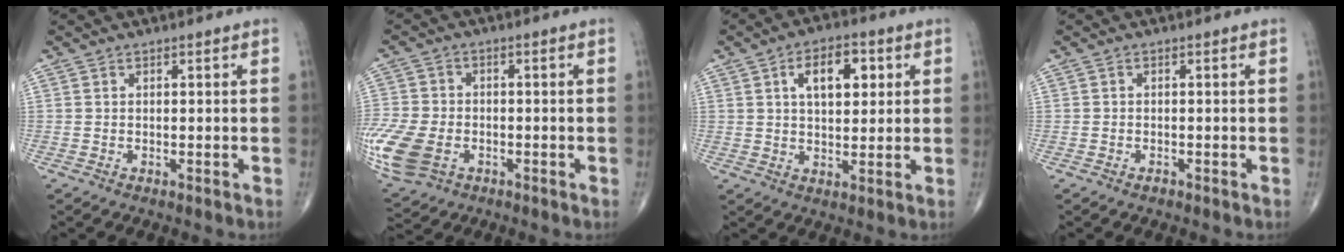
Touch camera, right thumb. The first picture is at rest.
{"total": 15.7, "force": [-5.2, 11.2, 9.7], "torque": [-0.261, -0.007, -0.090]}
{"total": 9.2, "force": [2.9, 4.9, 7.2], "torque": [-0.083, -0.001, 0.043]}
{"total": 0.8, "force": [-0.6, 0.5, 0.3], "torque": [-0.004, 0.001, -0.011]}